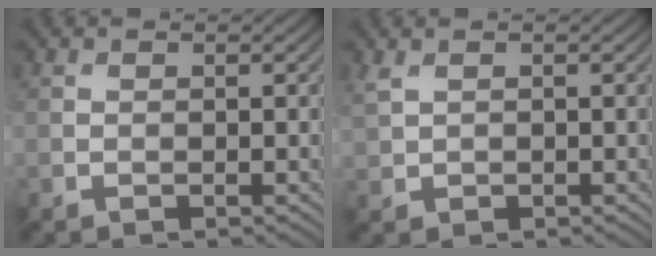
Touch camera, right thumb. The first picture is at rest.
{"total": 1.7, "force": [0.9, 1.1, 1.0], "torque": [-0.032, 0.002, 0.025]}